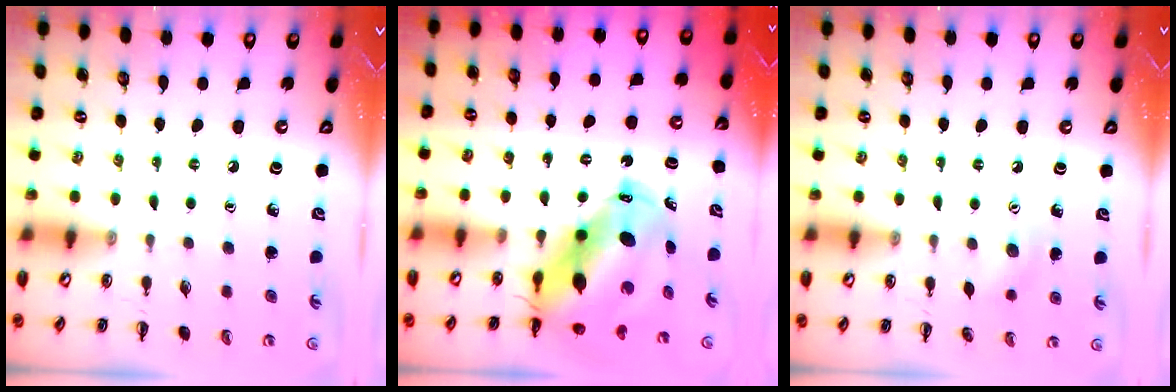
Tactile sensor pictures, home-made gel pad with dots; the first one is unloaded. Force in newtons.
{"total": 13.1, "press": 12.6, "slide": 3.6}
{"total": 6.3, "press": 6.0, "slide": 1.9}